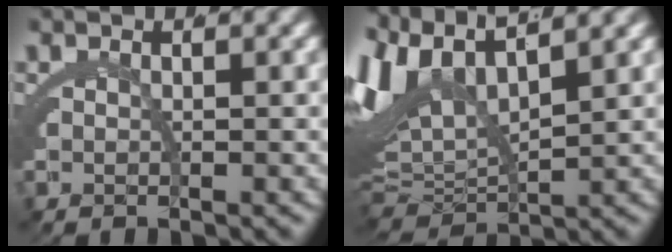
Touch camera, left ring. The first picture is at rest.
{"total": 11.4, "force": [3.1, 8.0, 7.5], "torque": [-0.182, -0.003, 0.052]}